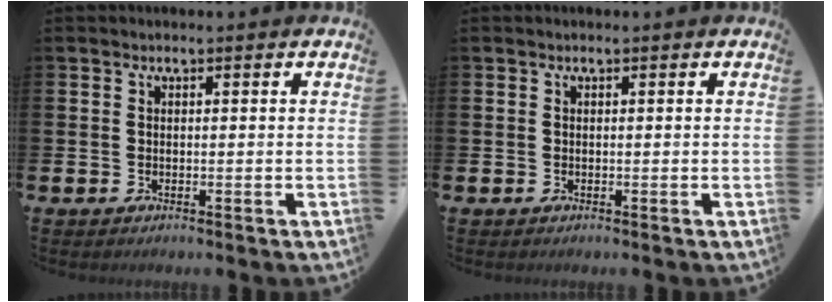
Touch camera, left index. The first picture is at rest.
{"total": 0.0}